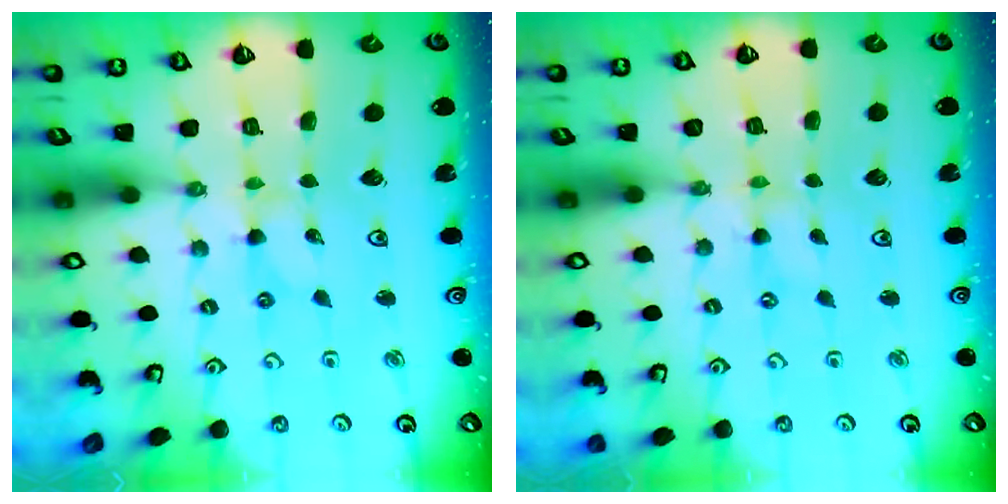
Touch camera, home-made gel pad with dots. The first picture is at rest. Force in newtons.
{"total": 0.0}